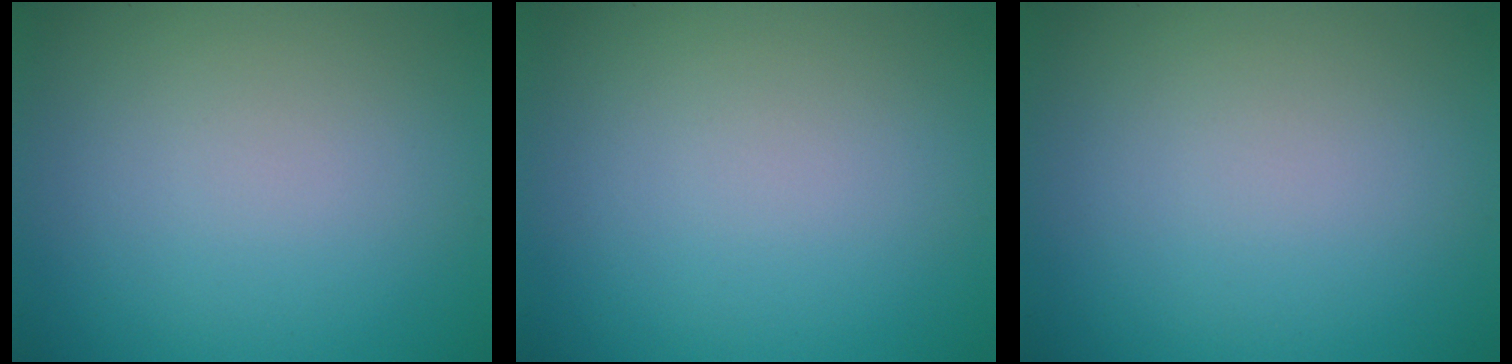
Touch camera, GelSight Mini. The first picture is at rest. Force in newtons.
{"total": 0.0}
{"total": 0.0}